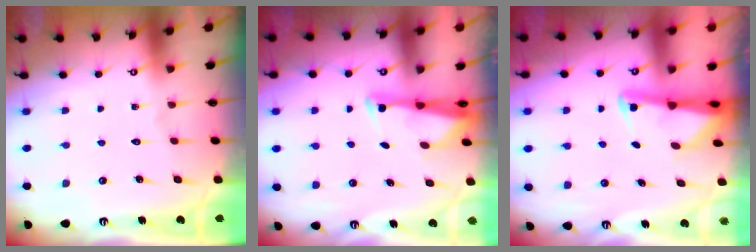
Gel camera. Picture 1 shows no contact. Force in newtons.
{"total": 2.9, "press": 2.8, "slide": 0.7}
{"total": 3.3, "press": 3.3, "slide": 0.4}